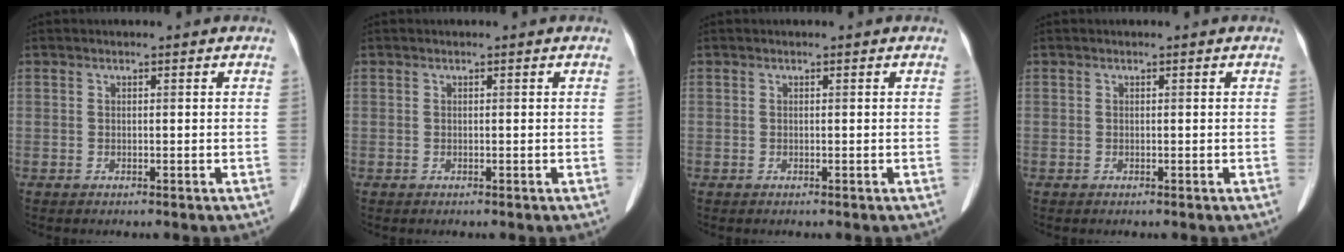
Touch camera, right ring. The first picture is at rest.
{"total": 0.0}
{"total": 0.0}
{"total": 0.0}